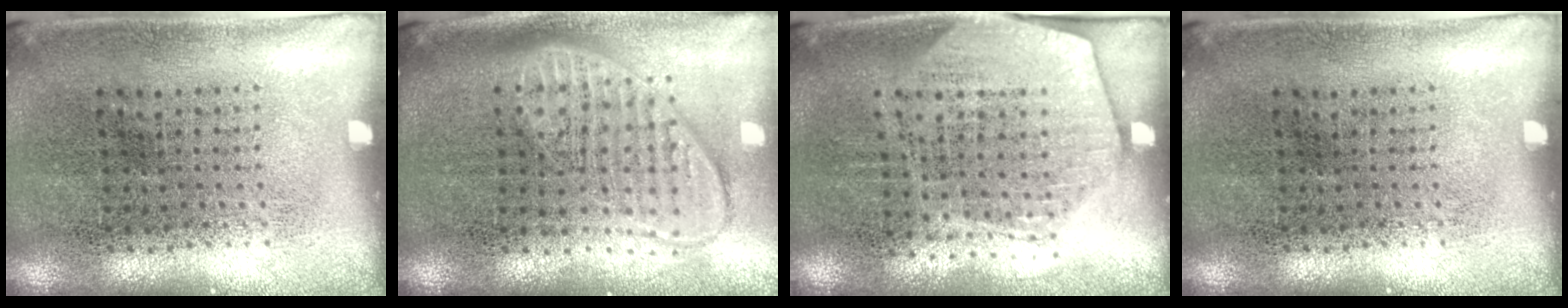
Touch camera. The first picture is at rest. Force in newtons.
{"total": 1.9, "press": 1.5, "slide": 1.1}
{"total": 1.9, "press": 1.7, "slide": 0.9}
{"total": 0.0}